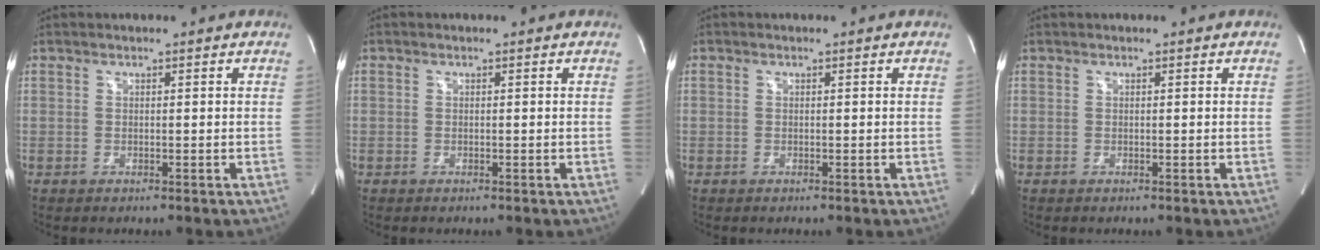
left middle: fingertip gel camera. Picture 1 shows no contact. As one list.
[{"total": 0.0}, {"total": 0.0}, {"total": 0.0}]